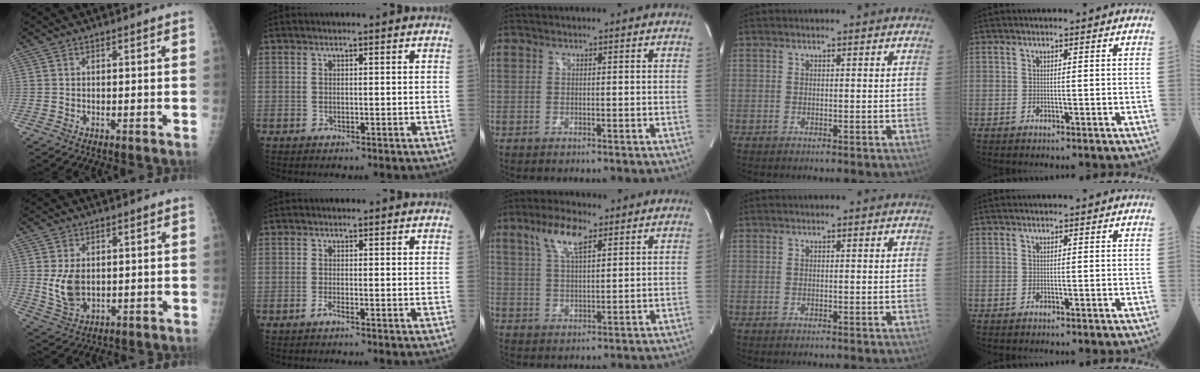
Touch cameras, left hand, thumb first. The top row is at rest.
{"thumb": {"total": 6.4, "force": [0.5, 4.3, 4.8], "torque": [-0.083, -0.011, 0.022]}, "index": {"total": 0.7, "force": [-0.5, -0.1, 0.4], "torque": [-0.011, -0.001, -0.010]}, "middle": {"total": 7.1, "force": [3.9, 2.0, 5.5], "torque": [-0.114, 0.010, 0.076]}}